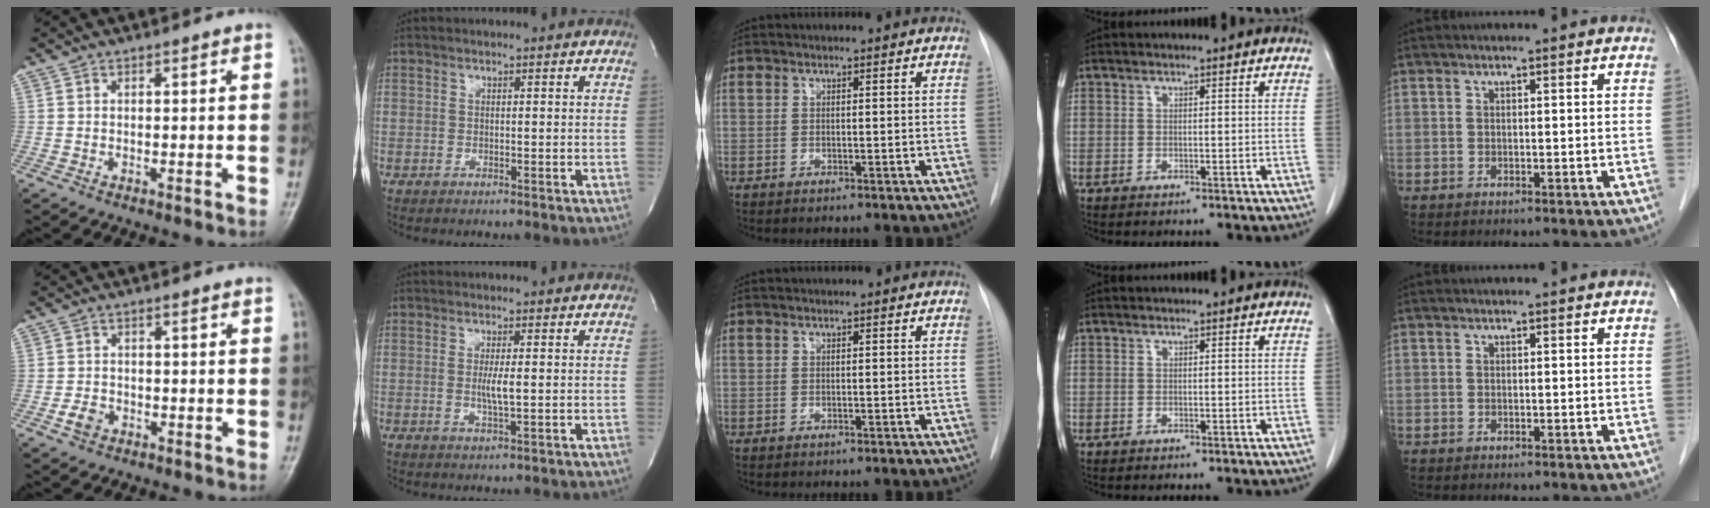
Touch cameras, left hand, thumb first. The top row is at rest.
{"thumb": {"total": 2.7, "force": [-1.3, 2.0, 1.4], "torque": [-0.024, 0.007, -0.024]}, "index": {"total": 2.8, "force": [-0.5, 0.0, 2.8], "torque": [-0.058, -0.010, -0.006]}}